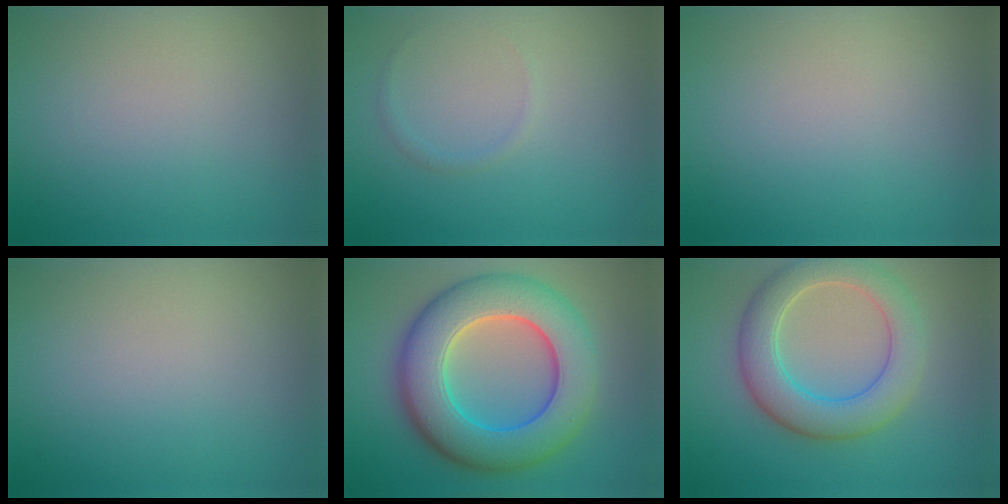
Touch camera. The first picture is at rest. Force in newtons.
{"total": 0.7, "press": 0.7, "slide": 0.1}
{"total": 0.0}
{"total": 0.0}
{"total": 11.5, "press": 11.5, "slide": 0.7}
{"total": 6.4, "press": 6.4, "slide": 0.7}